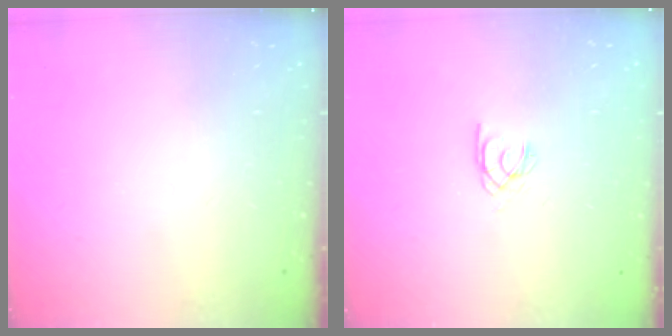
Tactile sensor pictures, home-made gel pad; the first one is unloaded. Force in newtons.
{"total": 2.0, "press": 2.0, "slide": 0.4}